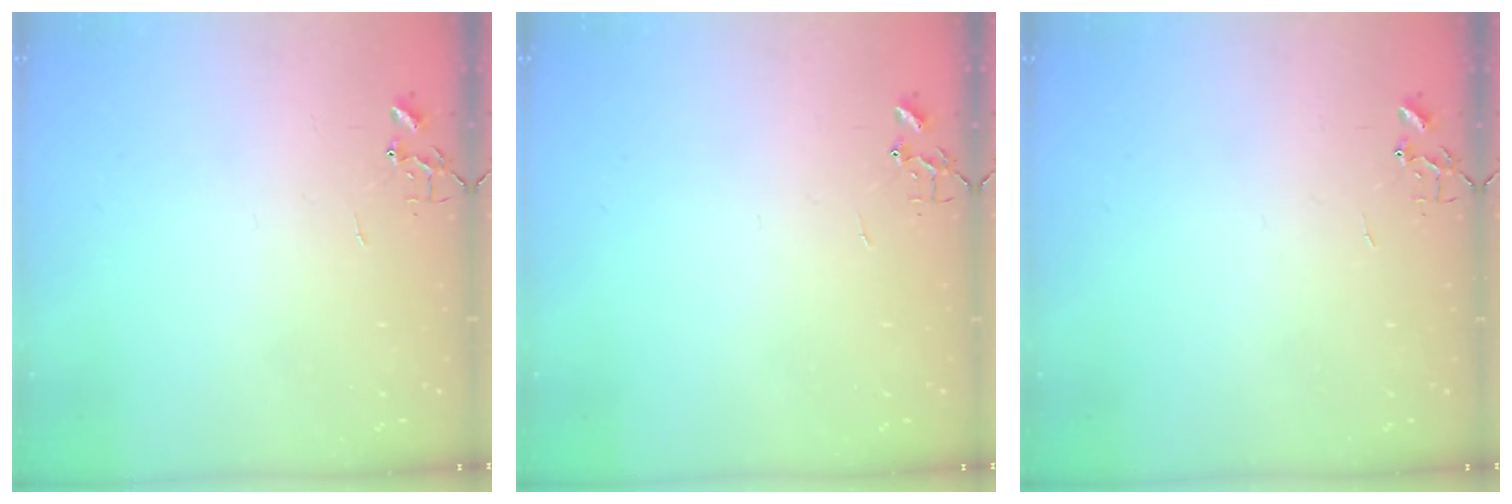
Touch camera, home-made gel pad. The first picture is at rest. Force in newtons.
{"total": 0.0}
{"total": 0.0}